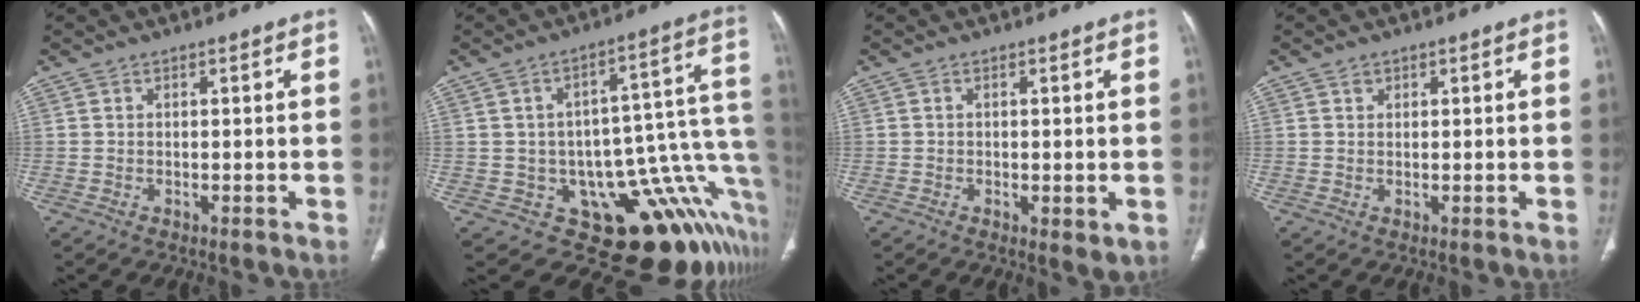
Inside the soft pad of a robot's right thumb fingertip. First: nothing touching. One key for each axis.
{"total": 22.7, "fx": -7.9, "fy": 12.2, "fz": 17.4, "tx": -0.103, "ty": 0.095, "tz": -0.090}
{"total": 3.1, "fx": -0.6, "fy": 1.1, "fz": 2.9, "tx": -0.042, "ty": -0.011, "tz": -0.007}
{"total": 1.1, "fx": 0.6, "fy": 0.9, "fz": 0.1, "tx": 0.011, "ty": -0.002, "tz": 0.007}